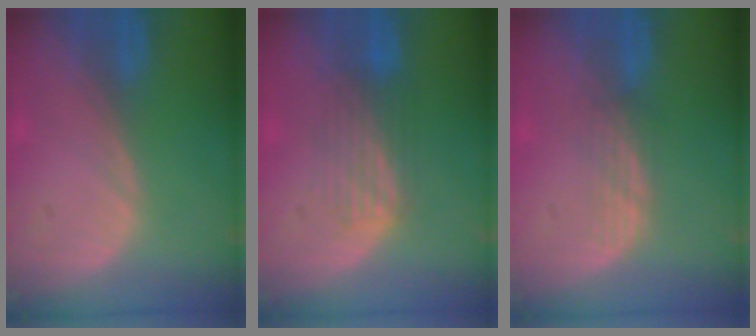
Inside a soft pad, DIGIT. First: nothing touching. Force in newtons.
{"total": 4.3, "press": 4.3, "slide": 0.2}
{"total": 2.7, "press": 2.5, "slide": 0.9}